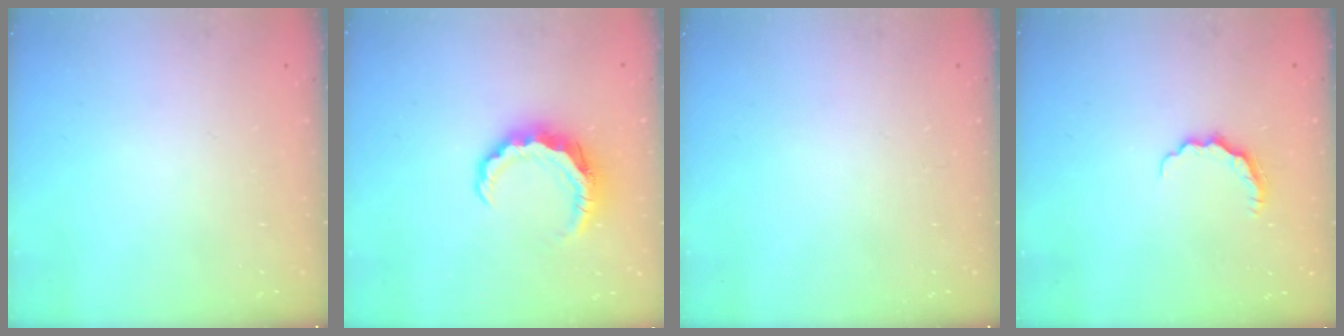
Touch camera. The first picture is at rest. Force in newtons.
{"total": 8.0, "press": 7.9, "slide": 1.1}
{"total": 0.0}
{"total": 5.5, "press": 5.4, "slide": 0.7}